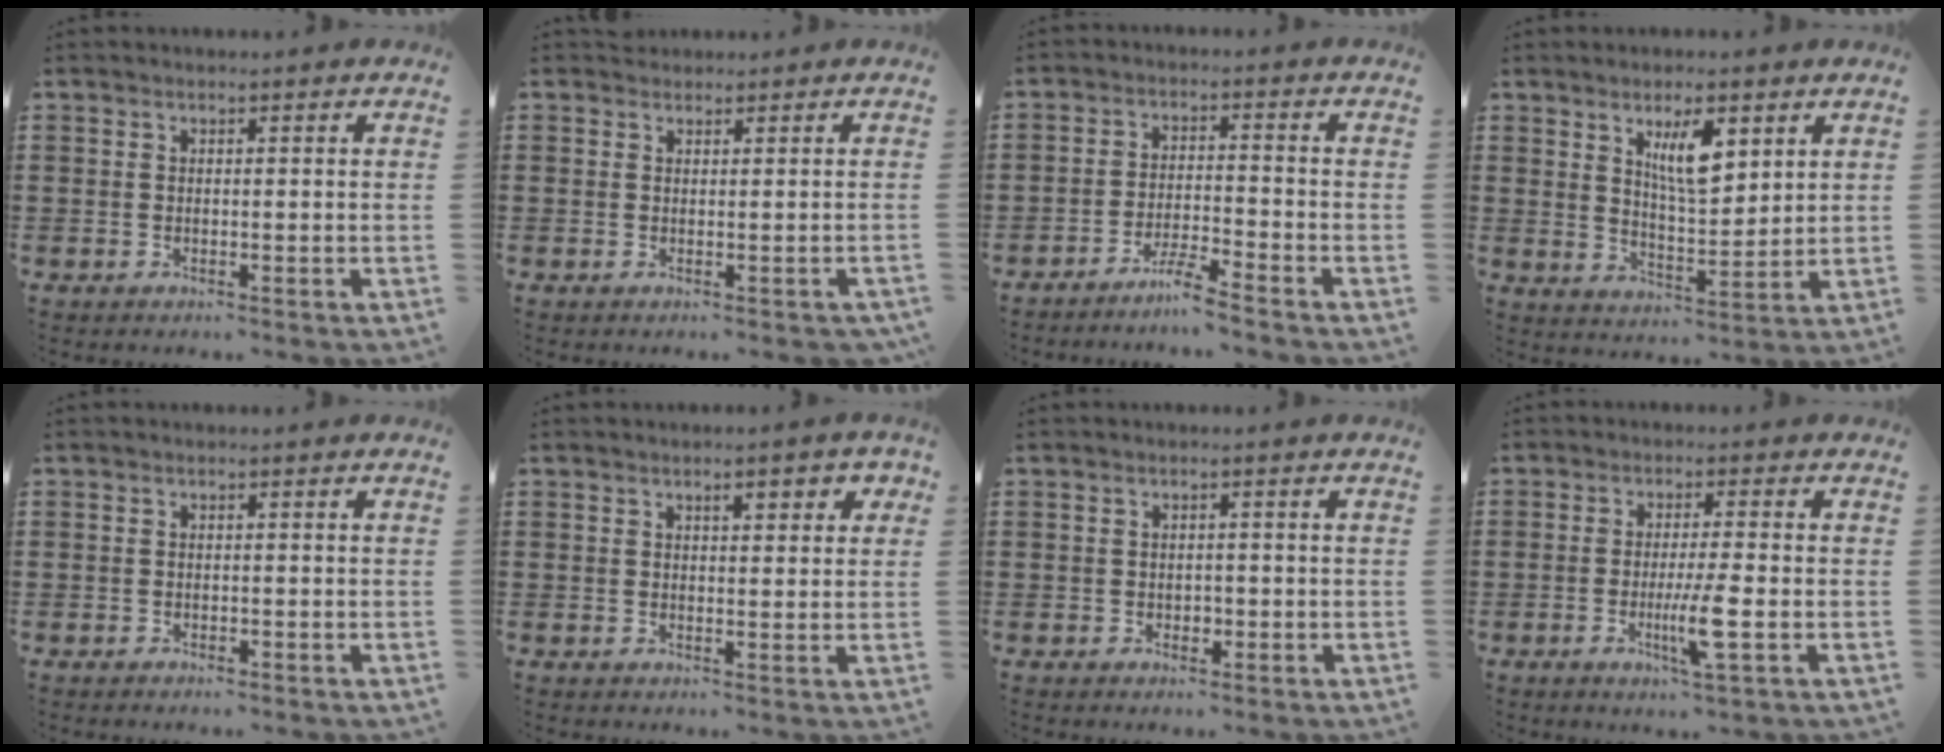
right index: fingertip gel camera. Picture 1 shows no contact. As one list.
[{"total": 0.9, "force": [0.7, 0.6, 0.0], "torque": [-0.002, 0.001, 0.014]}, {"total": 4.3, "force": [-3.9, -0.5, 1.6], "torque": [-0.044, -0.009, -0.081]}, {"total": 6.8, "force": [3.3, 2.3, 5.5], "torque": [-0.100, -0.001, 0.053]}, {"total": 0.6, "force": [-0.5, 0.1, 0.1], "torque": [-0.005, -0.002, -0.011]}, {"total": 2.7, "force": [1.3, 1.0, 2.1], "torque": [-0.028, 0.000, 0.016]}, {"total": 1.1, "force": [-0.4, 0.8, 0.6], "torque": [-0.013, 0.002, -0.008]}, {"total": 6.2, "force": [-1.8, 0.2, 5.9], "torque": [-0.112, -0.019, -0.034]}]